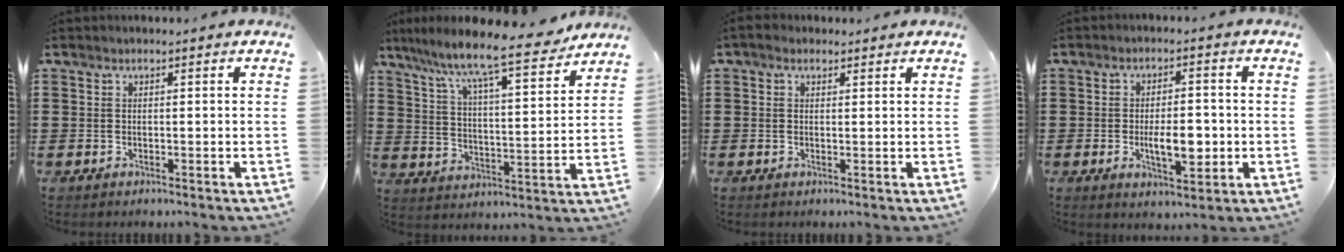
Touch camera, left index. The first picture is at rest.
{"total": 9.5, "force": [8.3, 0.2, 4.7], "torque": [-0.117, -0.059, 0.132]}
{"total": 1.1, "force": [0.5, 0.8, 0.5], "torque": [-0.013, 0.006, 0.010]}
{"total": 6.5, "force": [-1.3, 2.9, 5.7], "torque": [-0.089, -0.004, -0.027]}